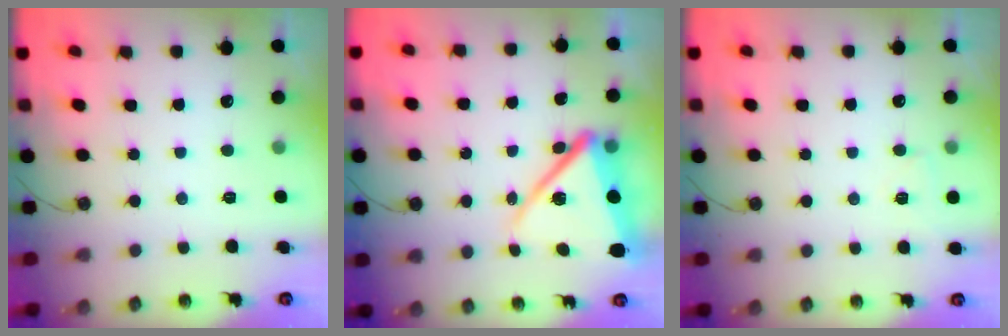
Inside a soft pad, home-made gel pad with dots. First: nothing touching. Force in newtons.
{"total": 16.3, "press": 16.2, "slide": 1.4}
{"total": 3.7, "press": 2.8, "slide": 2.4}